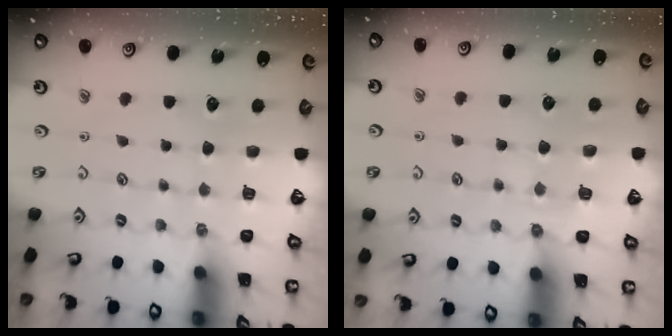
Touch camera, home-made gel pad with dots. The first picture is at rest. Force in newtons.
{"total": 5.6, "press": 5.5, "slide": 0.9}